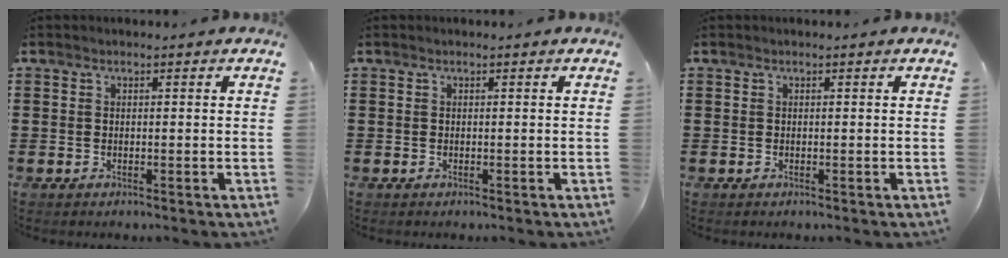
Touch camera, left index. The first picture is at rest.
{"total": 0.0}
{"total": 0.0}